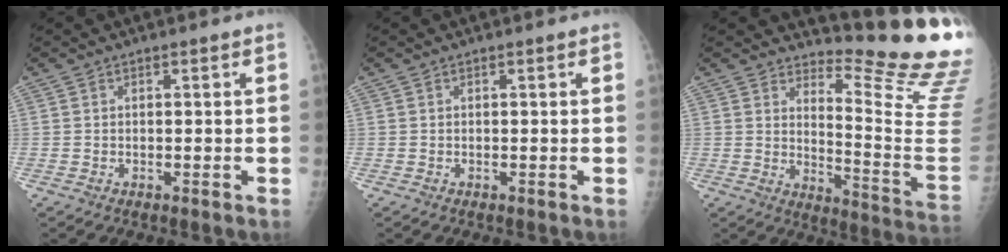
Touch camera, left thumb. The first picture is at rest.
{"total": 0.0}
{"total": 17.7, "force": [16.2, 1.1, 7.1], "torque": [-0.076, -0.222, 0.189]}